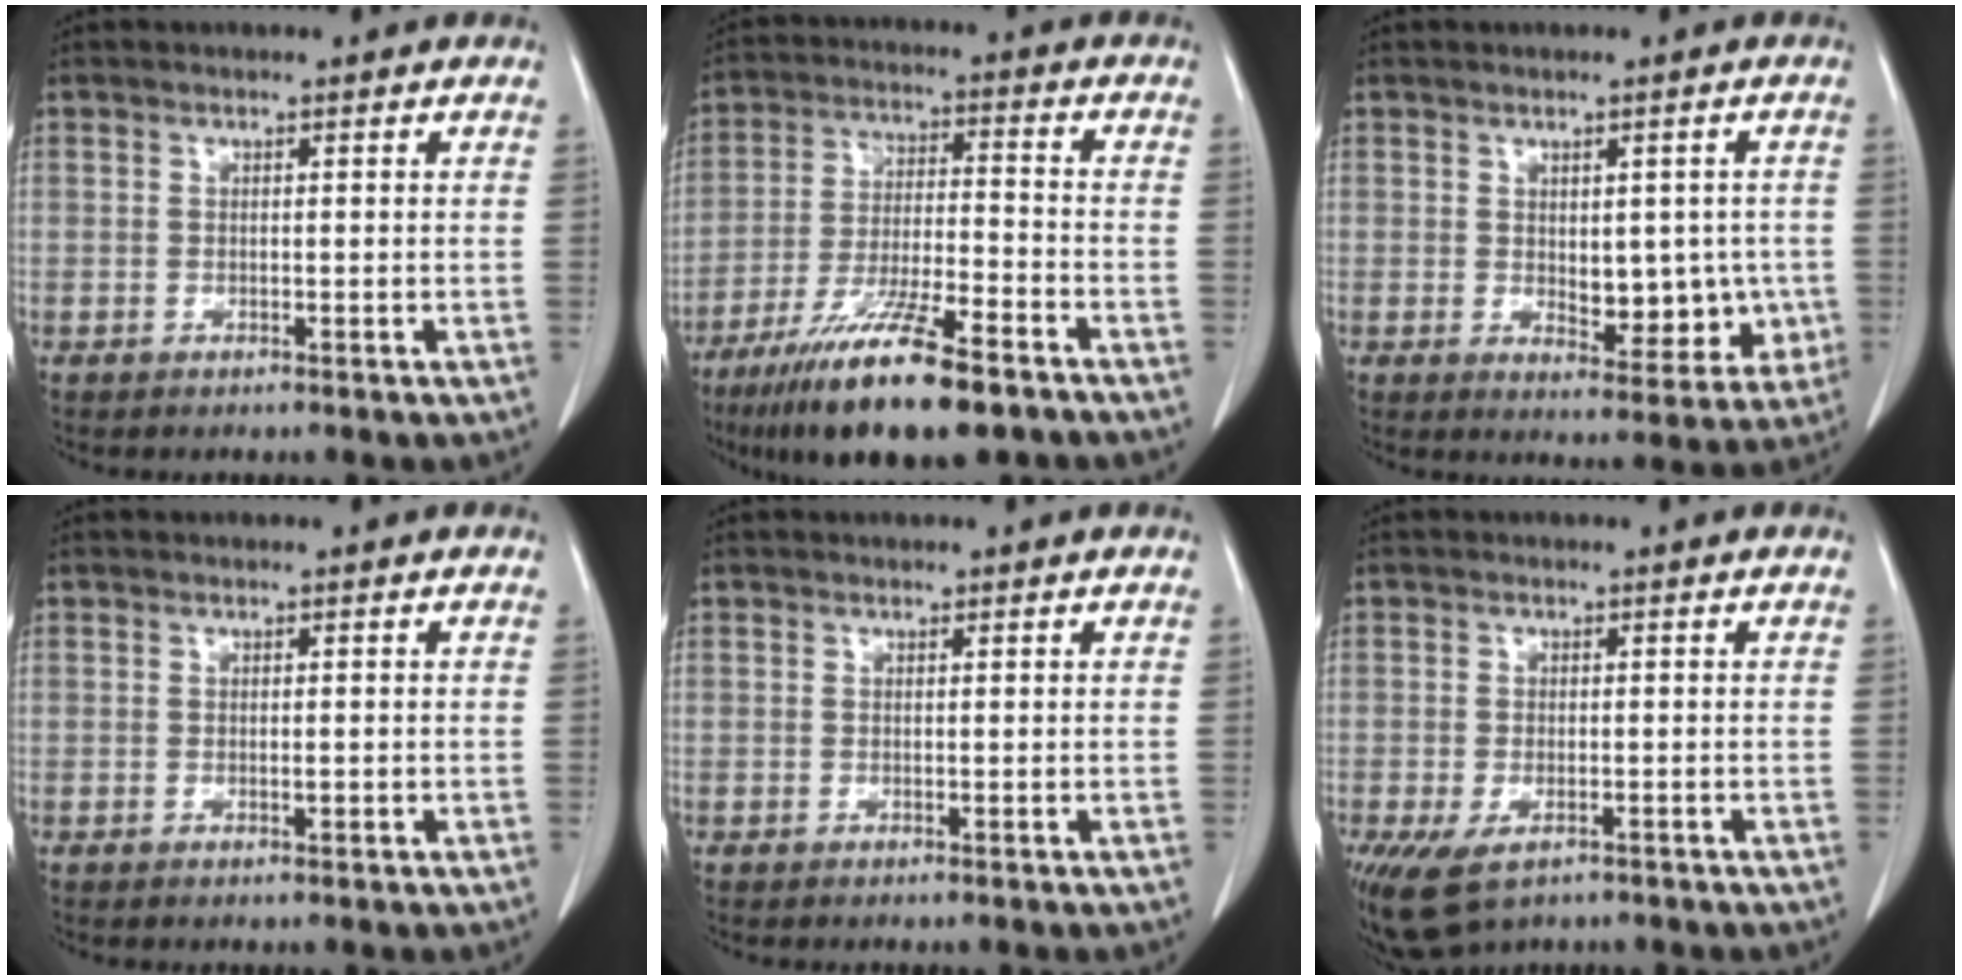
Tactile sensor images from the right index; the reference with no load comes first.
{"total": 15.4, "force": [-10.4, 2.2, 11.2], "torque": [-0.207, -0.037, -0.183]}
{"total": 7.6, "force": [-0.4, 4.2, 6.3], "torque": [-0.064, 0.004, 0.009]}
{"total": 0.8, "force": [-0.1, 0.2, 0.7], "torque": [-0.011, -0.001, 0.001]}
{"total": 0.0}
{"total": 6.5, "force": [-3.8, 3.4, 4.1], "torque": [-0.078, -0.011, -0.058]}